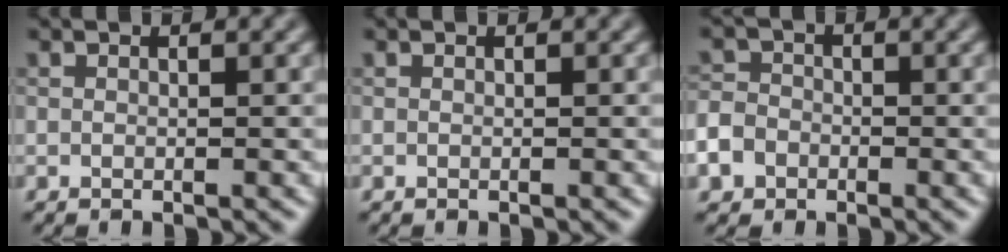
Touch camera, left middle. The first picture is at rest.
{"total": 0.0}
{"total": 4.0, "force": [-2.4, 3.0, 1.1], "torque": [-0.021, -0.006, -0.046]}